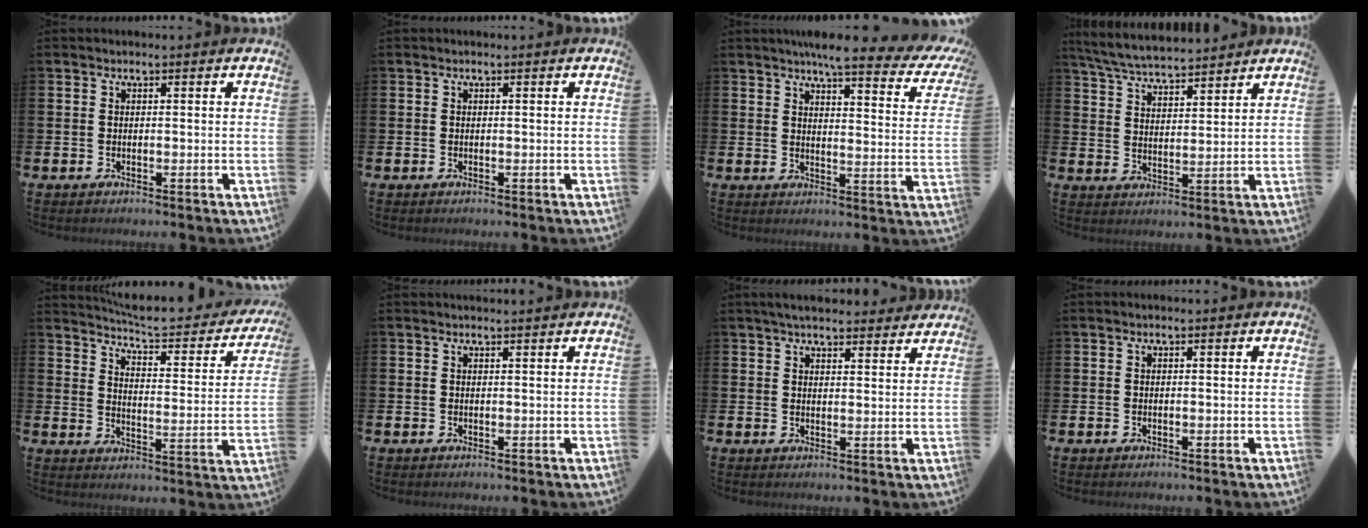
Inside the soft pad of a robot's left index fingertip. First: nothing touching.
{"total": 0.0}
{"total": 6.2, "force": [5.3, 0.9, 3.1], "torque": [-0.047, -0.042, 0.082]}
{"total": 6.0, "force": [5.8, 0.6, 1.1], "torque": [-0.041, -0.030, 0.104]}
{"total": 5.7, "force": [5.2, 1.1, 1.9], "torque": [-0.055, -0.045, 0.081]}
{"total": 0.7, "force": [0.7, -0.1, 0.0], "torque": [0.006, -0.004, 0.012]}
{"total": 4.2, "force": [4.0, 0.9, 1.1], "torque": [-0.015, -0.016, 0.070]}
{"total": 0.0}